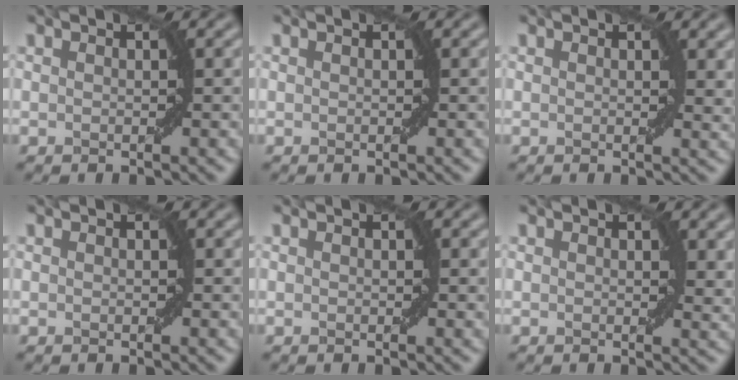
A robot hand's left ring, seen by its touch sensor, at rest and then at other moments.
{"total": 0.0}
{"total": 1.2, "force": [0.7, 0.4, 0.9], "torque": [-0.006, -0.005, 0.011]}
{"total": 0.0}
{"total": 0.0}
{"total": 1.5, "force": [0.8, 0.6, 1.1], "torque": [-0.009, -0.006, 0.014]}